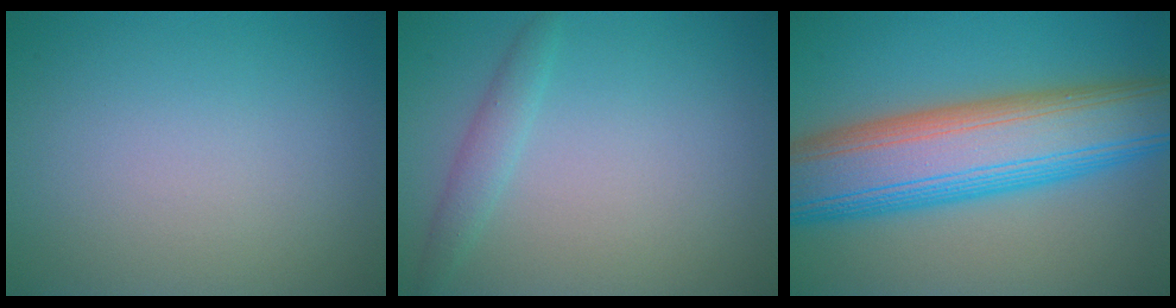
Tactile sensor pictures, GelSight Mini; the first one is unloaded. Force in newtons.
{"total": 1.6, "press": 1.6, "slide": 0.0}
{"total": 12.8, "press": 12.8, "slide": 0.2}